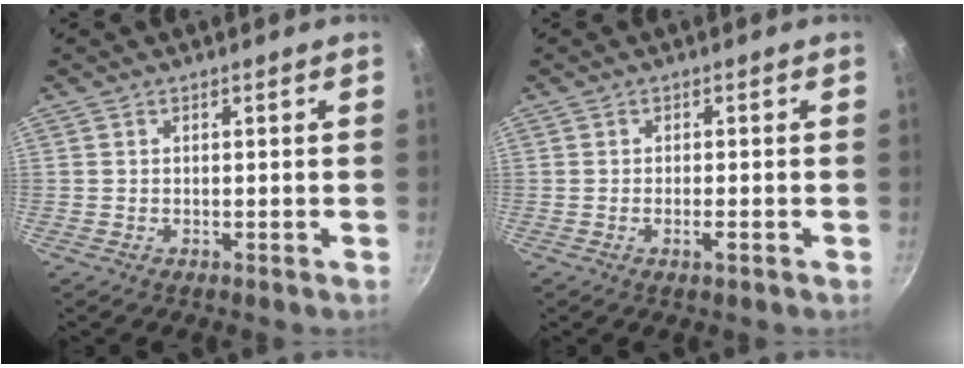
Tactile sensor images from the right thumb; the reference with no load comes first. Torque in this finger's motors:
{"motor_torque": [-0.26, 0.13, -0.15, -0.20, -0.05]}